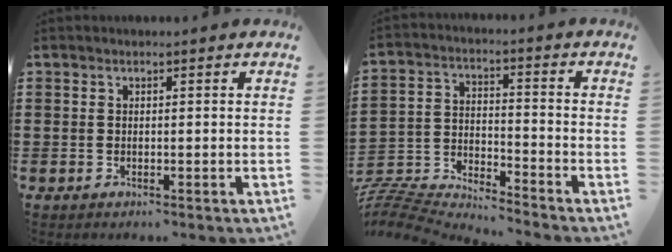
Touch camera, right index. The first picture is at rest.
{"total": 7.0, "force": [-6.9, 0.3, 0.6], "torque": [-0.039, -0.006, -0.148]}